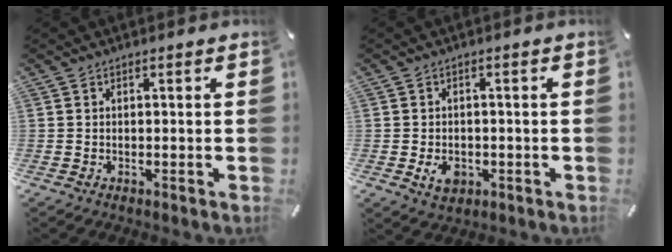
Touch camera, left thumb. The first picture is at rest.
{"total": 4.3, "force": [-1.2, 3.3, 2.5], "torque": [-0.048, -0.002, -0.023]}